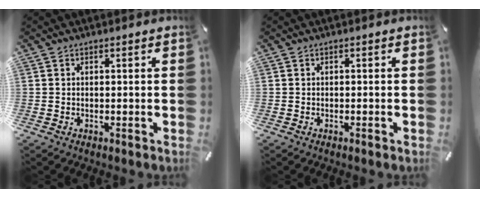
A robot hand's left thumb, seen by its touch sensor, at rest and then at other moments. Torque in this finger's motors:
{"motor_torque": [-0.17, -0.22, -0.22, 0.38, 0.04]}